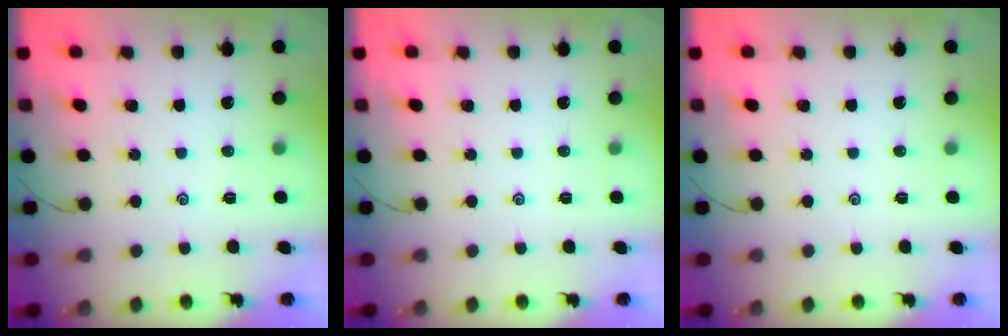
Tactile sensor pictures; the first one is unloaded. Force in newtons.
{"total": 0.0}
{"total": 0.0}